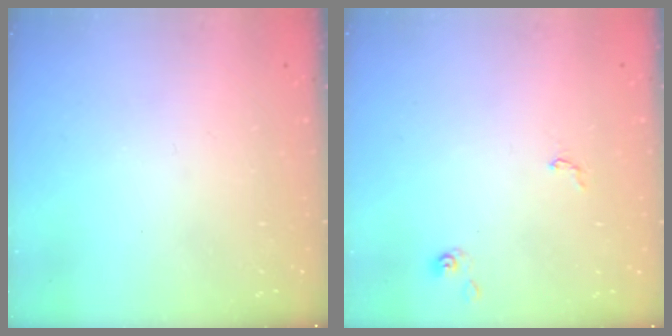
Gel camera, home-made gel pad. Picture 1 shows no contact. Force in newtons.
{"total": 1.9, "press": 1.9, "slide": 0.2}